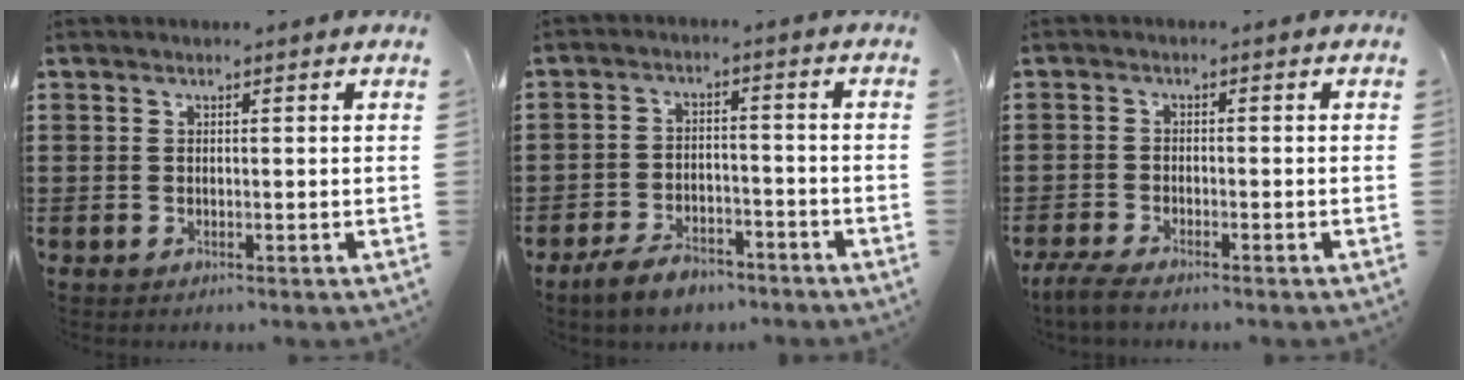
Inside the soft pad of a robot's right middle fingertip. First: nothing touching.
{"total": 5.1, "force": [-4.4, 1.7, 1.8], "torque": [-0.041, 0.006, -0.088]}
{"total": 3.0, "force": [-2.7, 0.4, 1.2], "torque": [-0.041, -0.007, -0.061]}